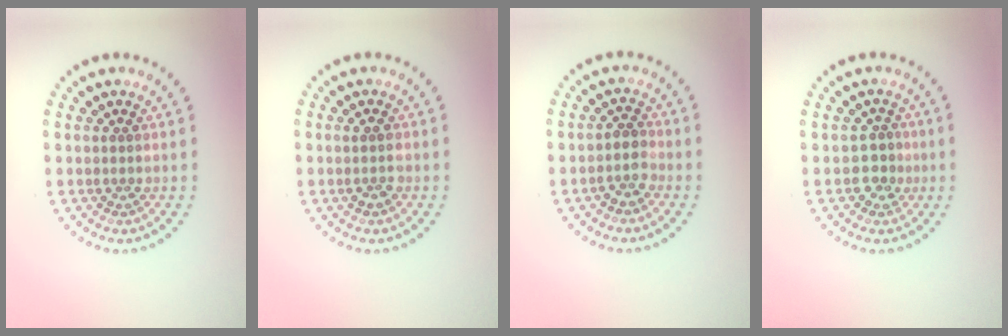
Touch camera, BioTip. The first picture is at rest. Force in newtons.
{"total": 1.5, "press": 1.5, "slide": 0.2}
{"total": 1.8, "press": 1.6, "slide": 0.9}
{"total": 2.0, "press": 1.8, "slide": 0.8}